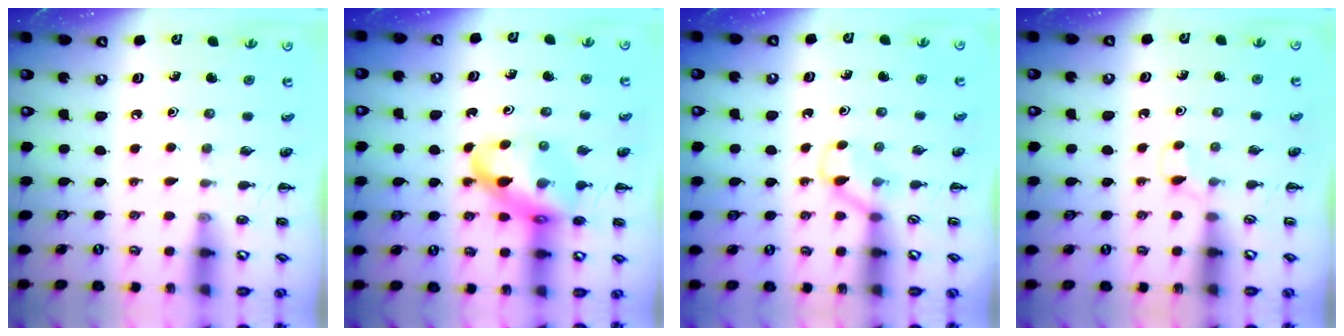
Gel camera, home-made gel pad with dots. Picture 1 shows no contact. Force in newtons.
{"total": 15.1, "press": 14.6, "slide": 3.9}
{"total": 4.0, "press": 3.8, "slide": 1.2}
{"total": 2.3, "press": 2.2, "slide": 0.8}